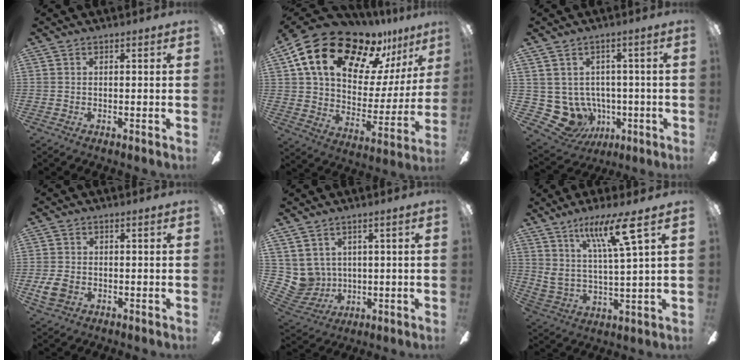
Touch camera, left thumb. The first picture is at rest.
{"total": 20.9, "force": [13.9, 11.1, 11.0], "torque": [-0.180, -0.086, 0.244]}
{"total": 8.8, "force": [-1.1, 8.4, 2.6], "torque": [-0.097, -0.007, -0.008]}
{"total": 4.9, "force": [-1.6, 3.3, 3.2], "torque": [-0.068, 0.005, -0.030]}
{"total": 6.1, "force": [3.1, 5.3, 0.4], "torque": [-0.059, -0.025, 0.064]}
{"total": 13.7, "force": [8.4, 2.3, 10.6], "torque": [-0.201, -0.035, 0.134]}